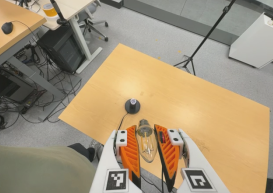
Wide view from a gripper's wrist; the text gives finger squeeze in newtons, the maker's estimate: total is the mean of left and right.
{"total": 21.0, "left": 22.1, "right": 20.0}